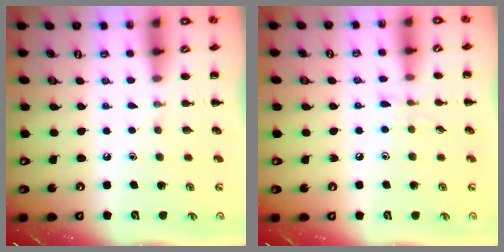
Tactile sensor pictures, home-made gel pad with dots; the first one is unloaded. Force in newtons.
{"total": 4.9, "press": 4.5, "slide": 1.8}